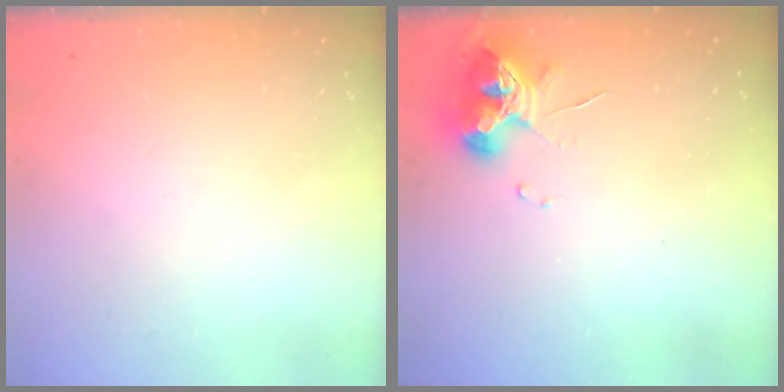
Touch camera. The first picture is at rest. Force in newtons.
{"total": 9.3, "press": 9.3, "slide": 1.2}